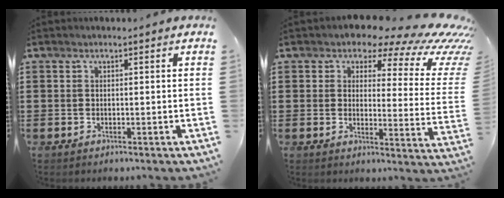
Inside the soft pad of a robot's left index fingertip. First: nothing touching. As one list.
[{"total": 8.5, "force": [6.6, 3.1, 4.3], "torque": [-0.074, -0.047, 0.108]}]